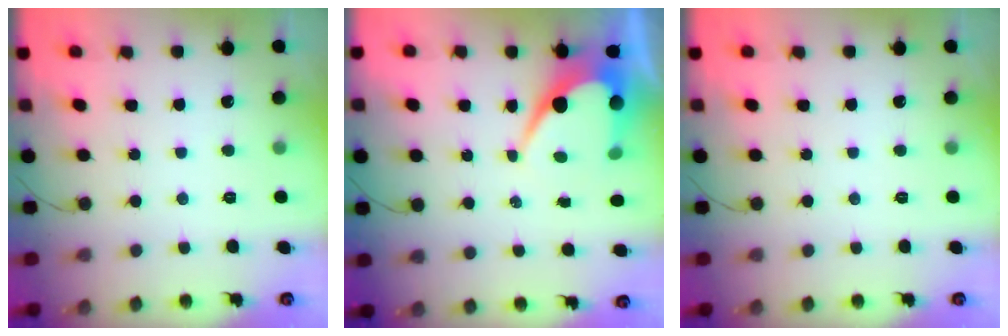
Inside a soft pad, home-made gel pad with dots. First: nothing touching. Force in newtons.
{"total": 8.8, "press": 8.8, "slide": 0.7}
{"total": 0.0}